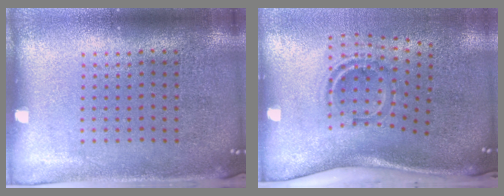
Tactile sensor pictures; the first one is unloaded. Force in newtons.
{"total": 2.0, "press": 1.2, "slide": 1.7}